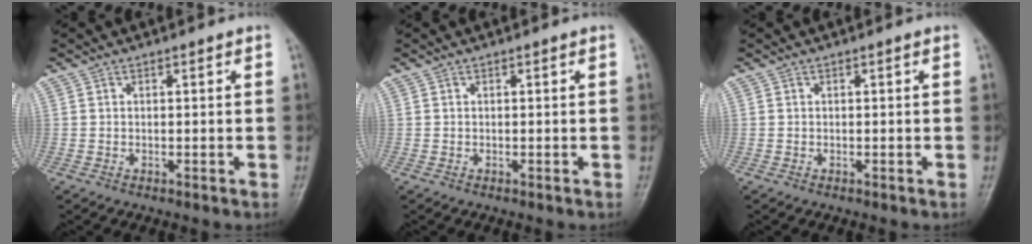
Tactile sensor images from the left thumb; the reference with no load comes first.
{"total": 0.0}
{"total": 0.0}